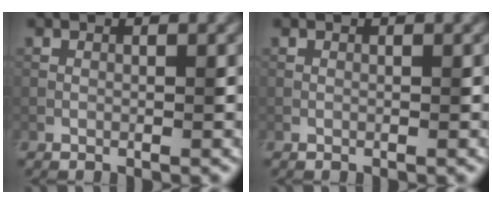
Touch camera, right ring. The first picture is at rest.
{"total": 0.0}